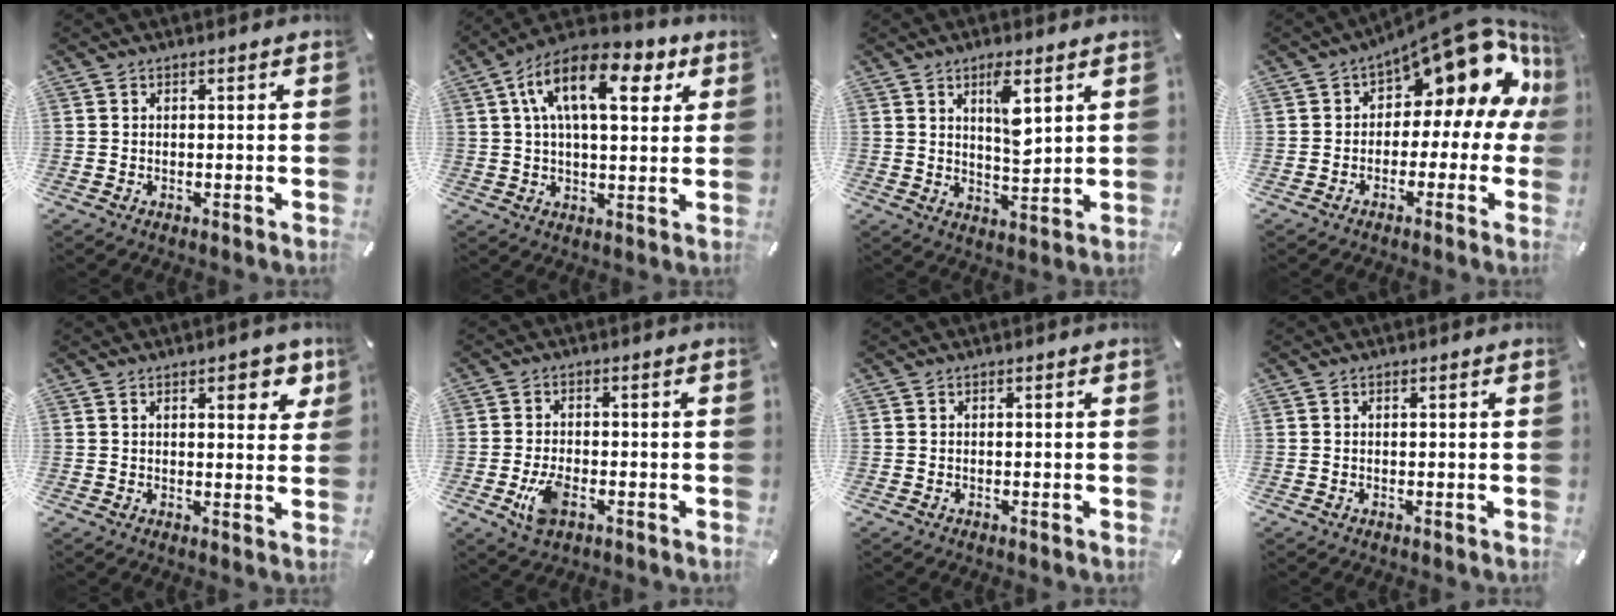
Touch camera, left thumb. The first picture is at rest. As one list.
[{"total": 15.9, "force": [6.0, 7.8, 12.4], "torque": [-0.214, 0.000, 0.099]}, {"total": 7.2, "force": [3.8, 2.2, 5.7], "torque": [-0.092, -0.024, 0.059]}, {"total": 16.1, "force": [8.0, 8.0, 11.4], "torque": [-0.146, -0.061, 0.128]}, {"total": 6.1, "force": [3.1, 2.9, 4.3], "torque": [-0.044, -0.014, 0.047]}, {"total": 5.9, "force": [-2.2, 3.3, 4.4], "torque": [-0.103, 0.001, -0.044]}, {"total": 0.0}, {"total": 0.0}]